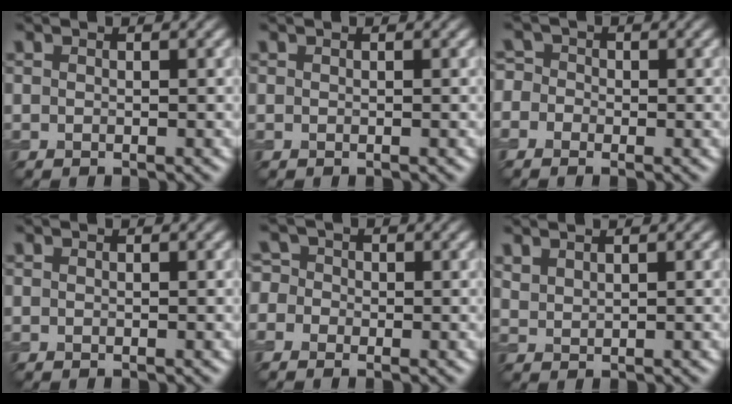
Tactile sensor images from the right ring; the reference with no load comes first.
{"total": 0.0}
{"total": 2.4, "force": [-0.6, 2.1, 0.7], "torque": [-0.004, 0.016, -0.040]}
{"total": 0.0}
{"total": 2.9, "force": [-0.7, 2.7, 0.9], "torque": [-0.010, 0.023, -0.047]}
{"total": 1.3, "force": [1.2, 0.3, 0.3], "torque": [-0.010, 0.002, 0.029]}